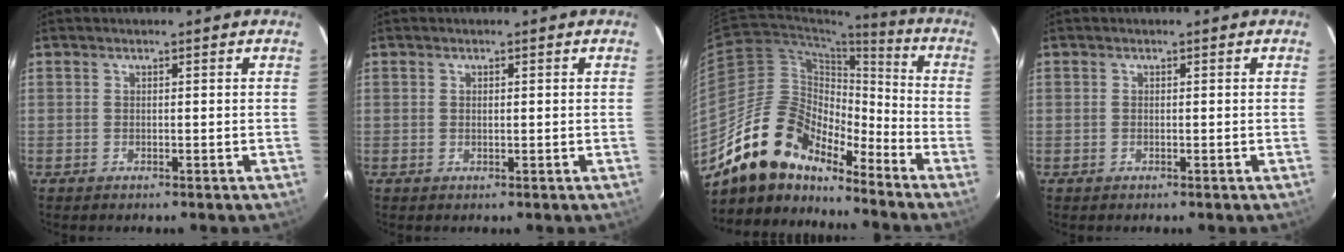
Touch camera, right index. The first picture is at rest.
{"total": 0.7, "force": [0.2, 0.4, 0.6], "torque": [-0.010, 0.002, 0.004]}
{"total": 17.0, "force": [-14.1, 6.9, 6.6], "torque": [-0.124, 0.018, -0.253]}
{"total": 0.0}